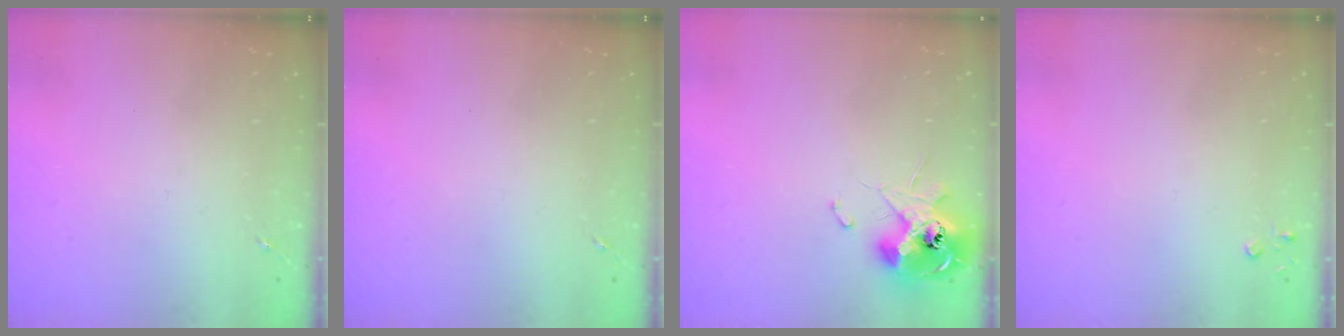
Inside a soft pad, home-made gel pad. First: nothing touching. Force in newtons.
{"total": 0.0}
{"total": 12.8, "press": 12.8, "slide": 1.5}
{"total": 2.2, "press": 2.2, "slide": 0.3}